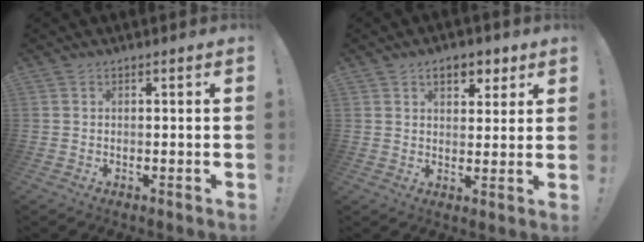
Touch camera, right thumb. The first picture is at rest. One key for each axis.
{"total": 7.1, "fx": 3.8, "fy": 4.1, "fz": 4.3, "tx": -0.056, "ty": -0.008, "tz": 0.066}